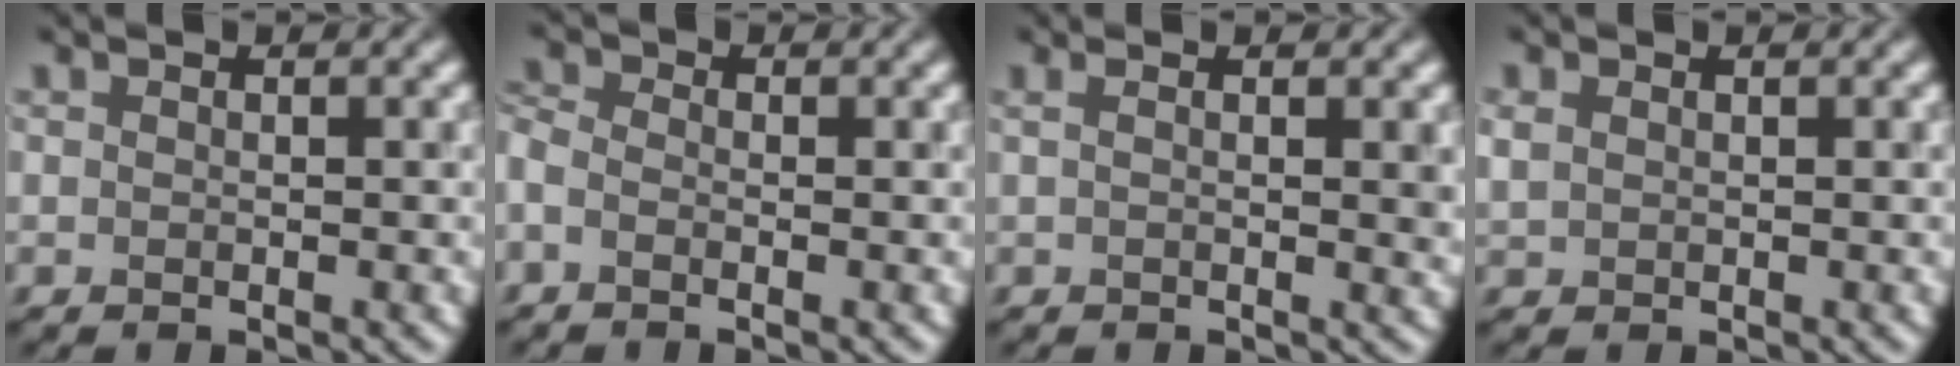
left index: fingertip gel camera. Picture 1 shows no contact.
{"total": 1.8, "force": [-0.7, 1.2, 1.2], "torque": [-0.039, 0.003, -0.030]}
{"total": 2.5, "force": [0.5, 0.5, 2.4], "torque": [-0.034, 0.001, 0.007]}
{"total": 0.9, "force": [0.3, 0.7, 0.4], "torque": [-0.013, 0.002, 0.008]}